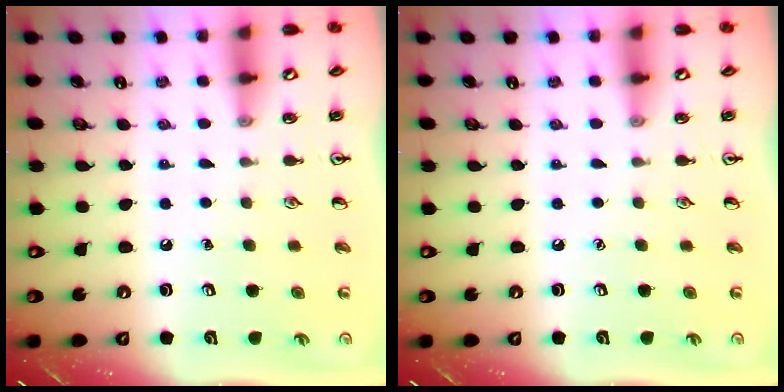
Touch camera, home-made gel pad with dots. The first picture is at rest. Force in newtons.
{"total": 0.0}